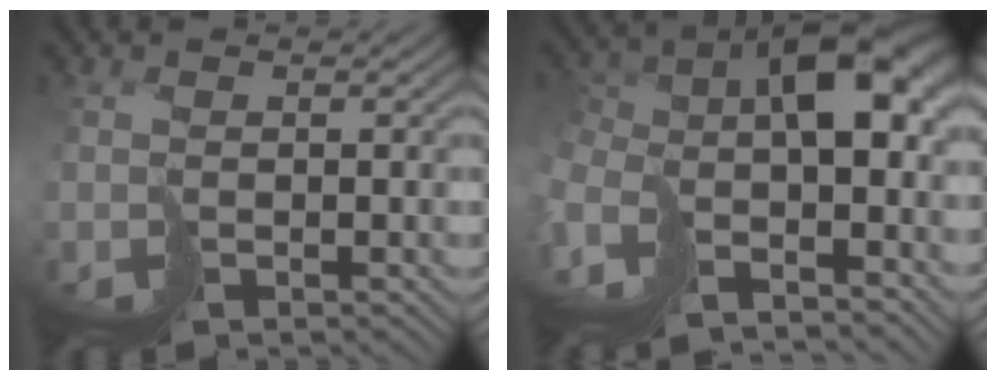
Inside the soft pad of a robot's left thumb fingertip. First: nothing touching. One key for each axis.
{"total": 13.4, "fx": -4.3, "fy": 6.5, "fz": 10.9, "tx": -0.247, "ty": -0.021, "tz": -0.056}